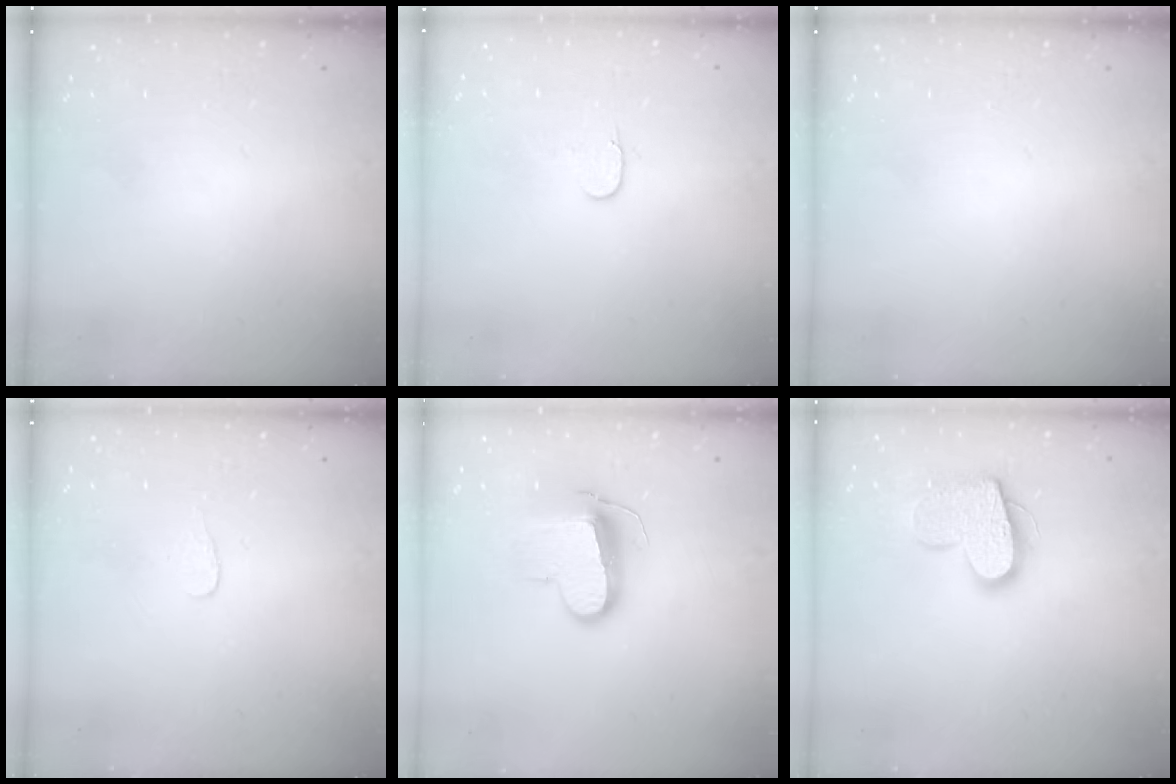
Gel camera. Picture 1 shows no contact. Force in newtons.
{"total": 3.6, "press": 3.6, "slide": 0.4}
{"total": 0.0}
{"total": 3.0, "press": 3.0, "slide": 0.2}
{"total": 11.3, "press": 11.3, "slide": 1.1}
{"total": 14.3, "press": 14.3, "slide": 1.1}